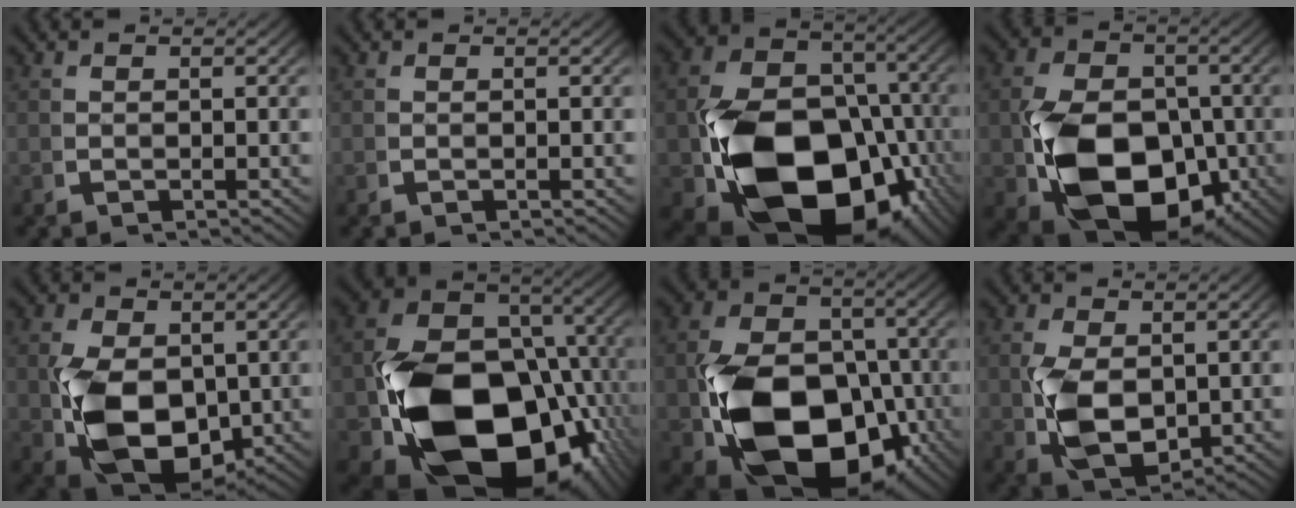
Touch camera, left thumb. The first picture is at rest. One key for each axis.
{"total": 0.0}
{"total": 23.2, "fx": -6.0, "fy": 15.6, "fz": 16.0, "tx": -0.300, "ty": -0.102, "tz": -0.048}
{"total": 16.2, "fx": -3.8, "fy": 11.1, "fz": 11.2, "tx": -0.227, "ty": -0.084, "tz": -0.020}
{"total": 11.6, "fx": -1.9, "fy": 7.9, "fz": 8.2, "tx": -0.188, "ty": -0.072, "tz": 0.004}
{"total": 25.8, "fx": -6.2, "fy": 17.3, "fz": 18.1, "tx": -0.337, "ty": -0.108, "tz": -0.048}
{"total": 19.8, "fx": -5.1, "fy": 13.3, "fz": 13.6, "tx": -0.266, "ty": -0.091, "tz": -0.038}
{"total": 7.2, "fx": -0.7, "fy": 4.9, "fz": 5.2, "tx": -0.132, "ty": -0.040, "tz": 0.009}